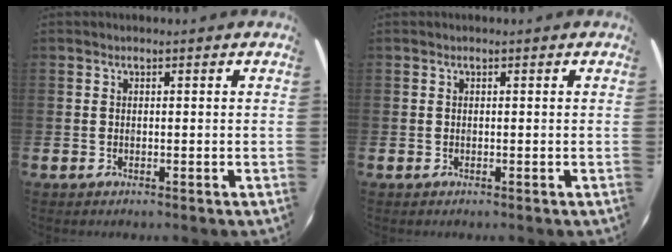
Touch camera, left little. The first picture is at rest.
{"total": 0.0}